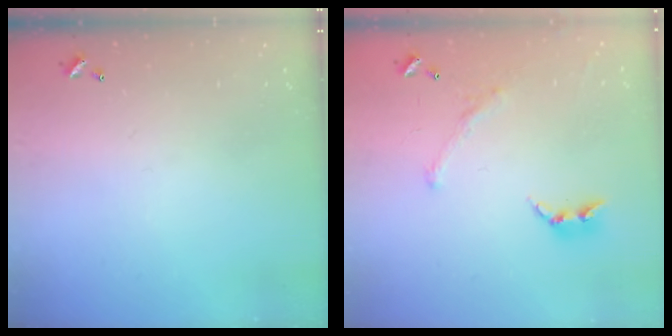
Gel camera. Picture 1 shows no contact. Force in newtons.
{"total": 1.5, "press": 1.0, "slide": 1.2}